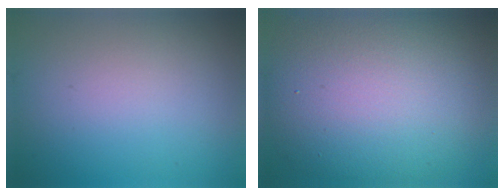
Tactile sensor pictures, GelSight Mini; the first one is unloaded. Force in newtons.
{"total": 13.0, "press": 13.0, "slide": 0.6}